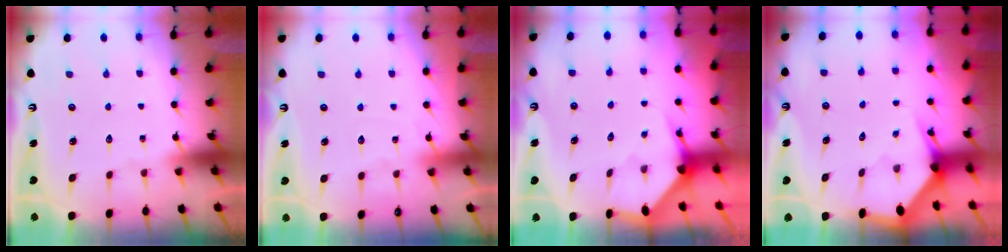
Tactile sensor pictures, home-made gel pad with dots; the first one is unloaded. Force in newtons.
{"total": 2.7, "press": 2.7, "slide": 0.3}
{"total": 2.9, "press": 2.9, "slide": 0.3}
{"total": 2.8, "press": 2.8, "slide": 0.1}